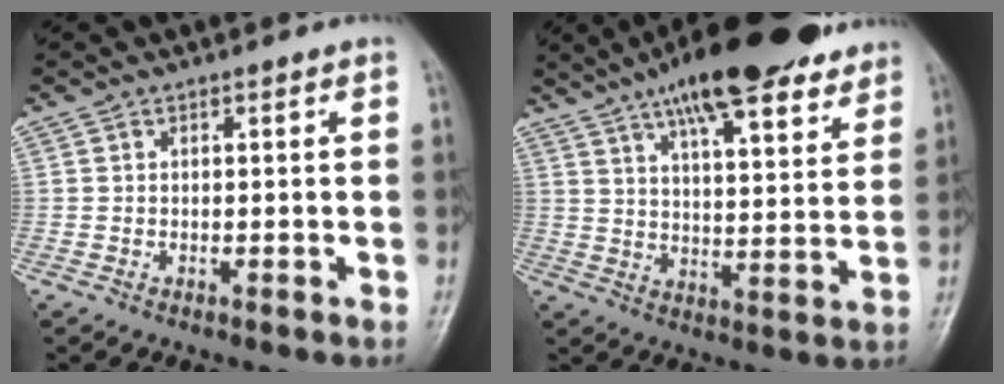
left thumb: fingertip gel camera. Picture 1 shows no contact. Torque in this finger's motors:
{"motor_torque": [1.38, -0.03, 1.44, -1.33, 0.17]}